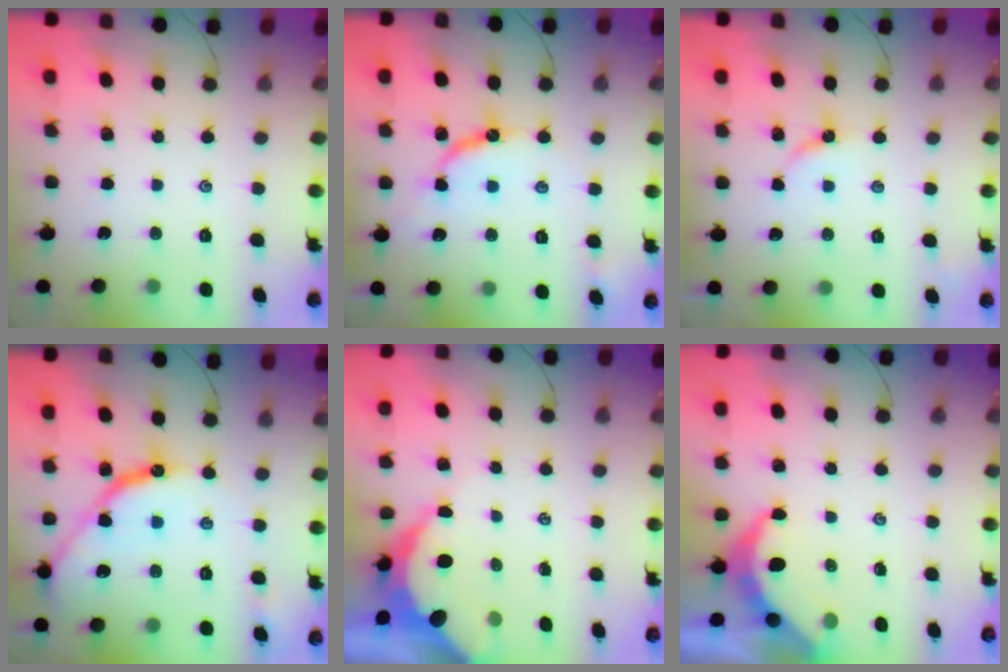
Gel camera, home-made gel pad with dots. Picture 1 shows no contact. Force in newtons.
{"total": 10.8, "press": 10.8, "slide": 1.0}
{"total": 5.6, "press": 5.6, "slide": 0.6}
{"total": 12.5, "press": 12.4, "slide": 1.1}
{"total": 7.9, "press": 7.8, "slide": 0.8}
{"total": 6.5, "press": 6.5, "slide": 0.5}